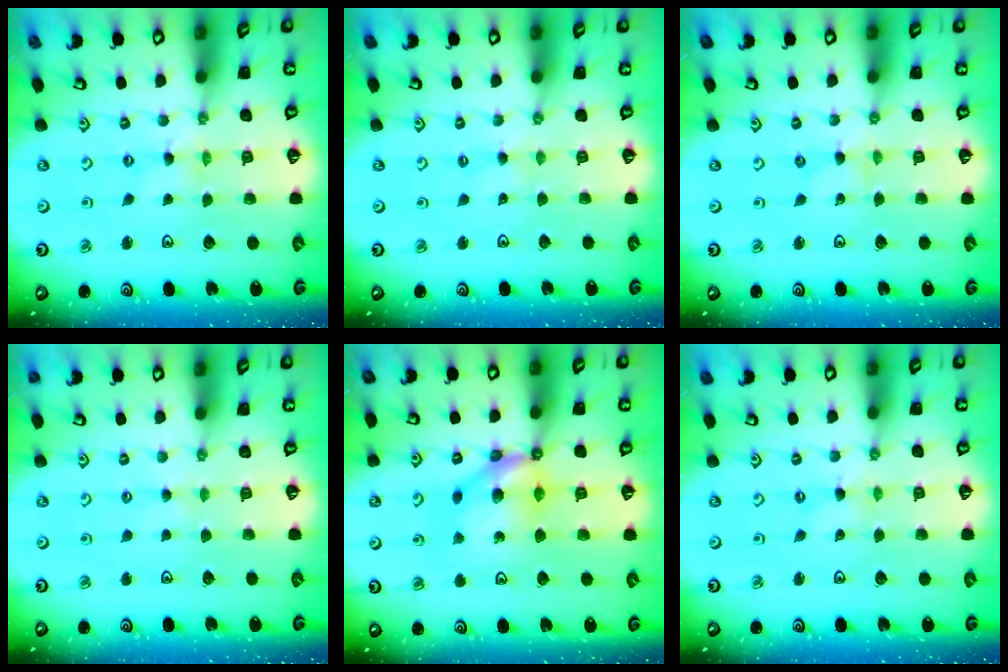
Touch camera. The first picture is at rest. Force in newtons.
{"total": 1.4, "press": 1.4, "slide": 0.3}
{"total": 0.0}
{"total": 2.1, "press": 2.1, "slide": 0.3}
{"total": 10.3, "press": 10.3, "slide": 0.1}
{"total": 0.6, "press": 0.6, "slide": 0.1}